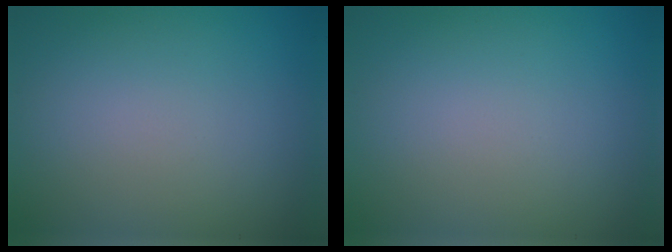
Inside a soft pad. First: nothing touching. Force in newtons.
{"total": 0.0}